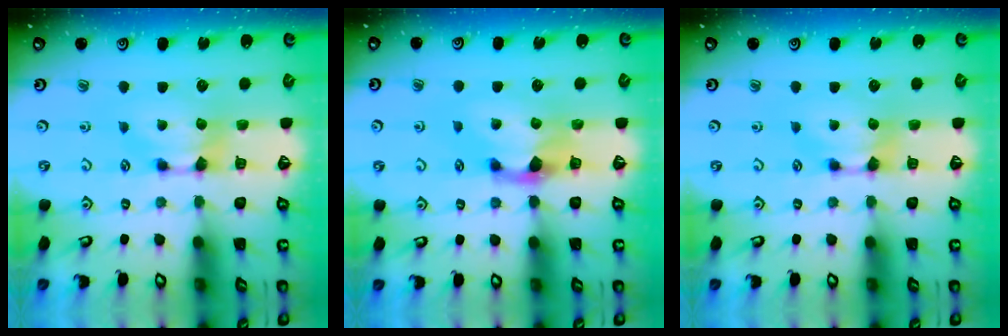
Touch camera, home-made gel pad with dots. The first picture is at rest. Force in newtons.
{"total": 2.0, "press": 1.5, "slide": 1.4}
{"total": 0.0}